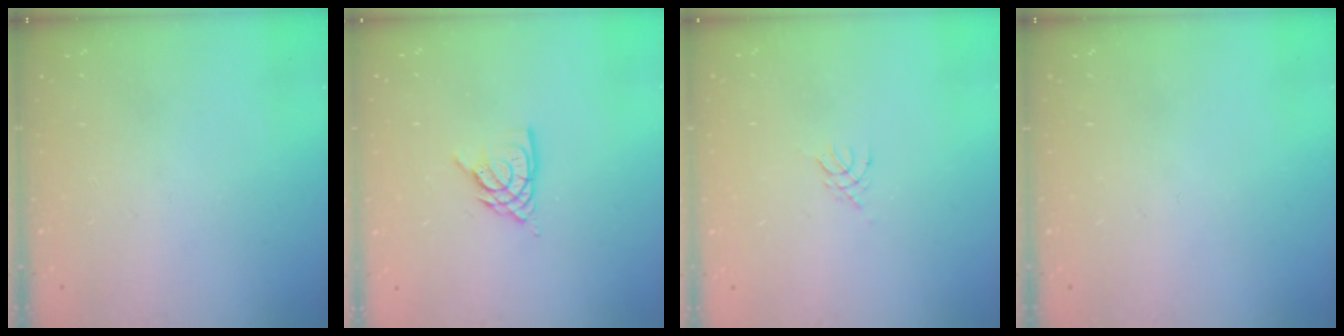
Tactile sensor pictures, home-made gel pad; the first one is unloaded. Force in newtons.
{"total": 7.3, "press": 7.3, "slide": 0.6}
{"total": 2.7, "press": 2.6, "slide": 0.6}
{"total": 0.0}